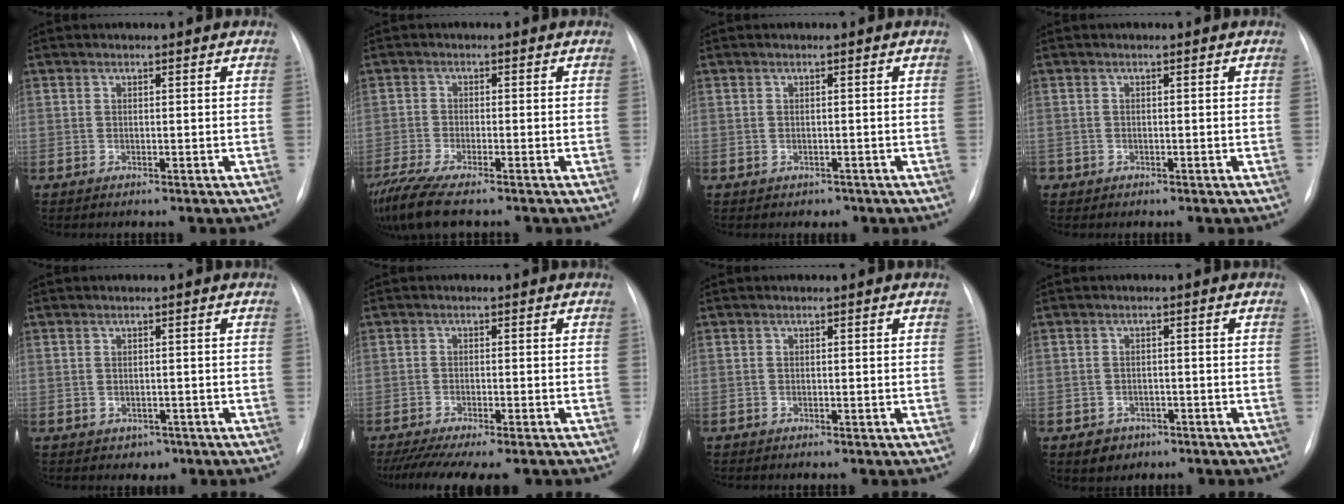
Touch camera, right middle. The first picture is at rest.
{"total": 8.9, "force": [-7.2, 0.8, 5.2], "torque": [-0.096, -0.022, -0.125]}
{"total": 1.1, "force": [-0.8, 0.7, 0.1], "torque": [-0.004, 0.001, -0.009]}
{"total": 0.7, "force": [-0.4, 0.6, 0.0], "torque": [-0.003, 0.003, -0.007]}
{"total": 1.6, "force": [-0.9, 1.3, 0.4], "torque": [-0.005, 0.004, -0.006]}
{"total": 12.4, "force": [-10.4, 1.6, 6.6], "torque": [-0.105, -0.021, -0.152]}
{"total": 0.0}
{"total": 3.1, "force": [-1.9, 2.4, 0.6], "torque": [-0.006, 0.008, -0.020]}